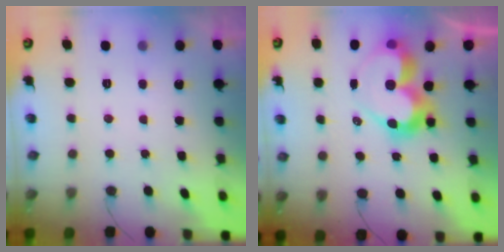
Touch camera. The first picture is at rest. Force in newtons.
{"total": 13.1, "press": 13.1, "slide": 1.3}